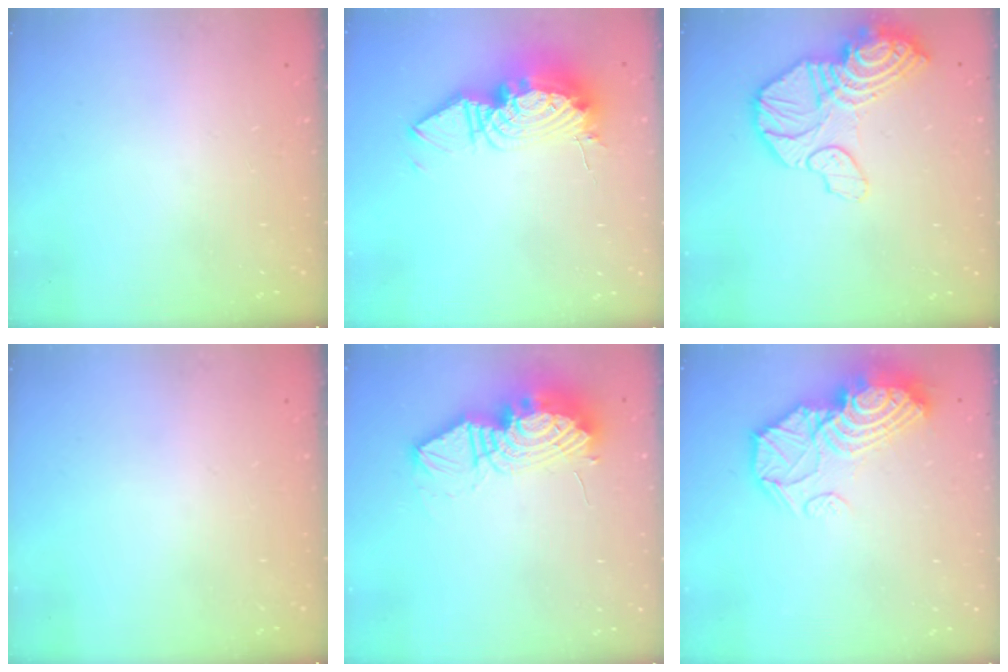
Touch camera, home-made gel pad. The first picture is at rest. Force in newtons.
{"total": 16.1, "press": 16.1, "slide": 1.3}
{"total": 22.6, "press": 19.8, "slide": 11.0}
{"total": 0.0}
{"total": 16.9, "press": 16.9, "slide": 1.7}
{"total": 18.3, "press": 18.2, "slide": 2.0}